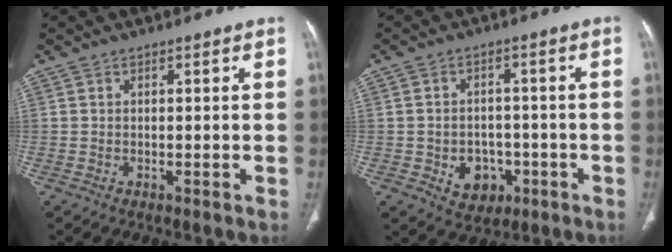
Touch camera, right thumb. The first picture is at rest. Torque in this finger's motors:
{"motor_torque": [-0.27, 0.31, -0.27, 0.23, 0.10]}